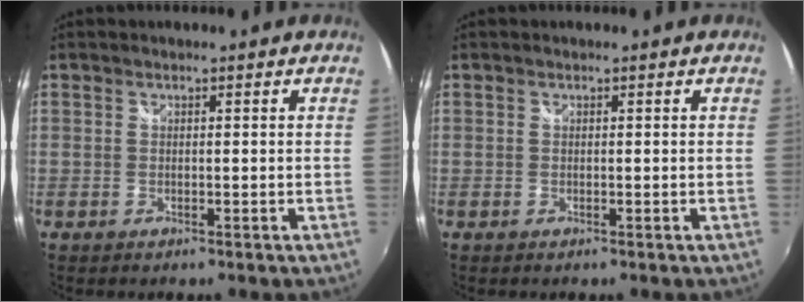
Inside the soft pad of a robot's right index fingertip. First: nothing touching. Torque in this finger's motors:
{"motor_torque": [0.00, 0.00, 0.00, 0.00]}